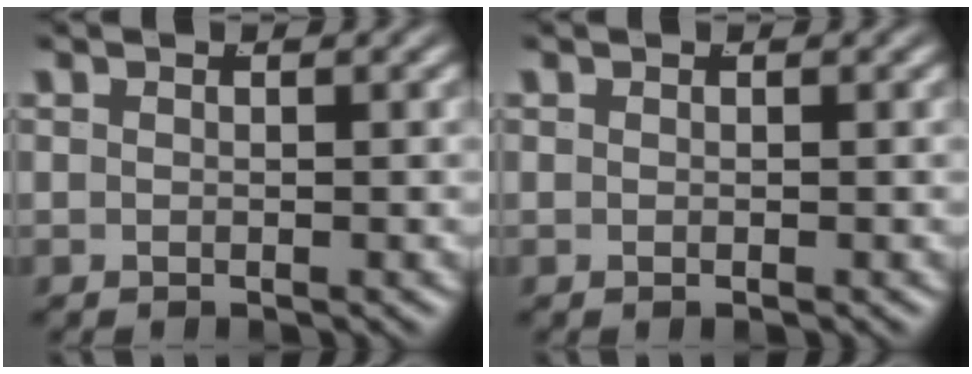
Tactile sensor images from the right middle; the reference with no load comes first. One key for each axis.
{"total": 0.0}